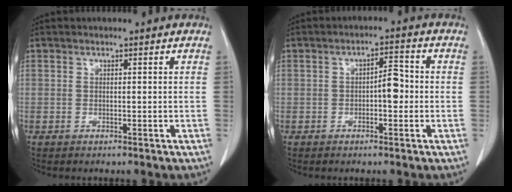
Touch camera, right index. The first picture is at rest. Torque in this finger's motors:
{"motor_torque": [0.38, -0.18, 0.06, 0.04]}